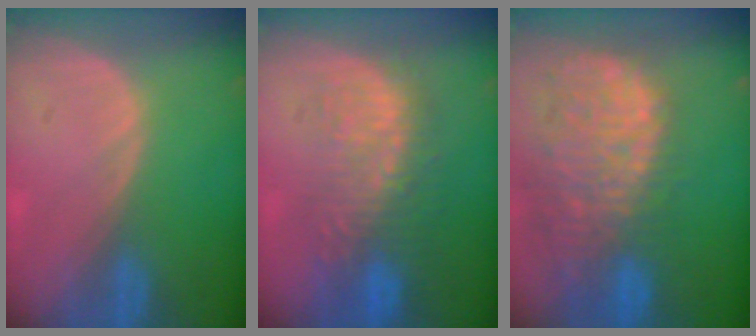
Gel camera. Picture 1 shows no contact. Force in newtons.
{"total": 9.7, "press": 8.9, "slide": 3.9}
{"total": 14.4, "press": 11.8, "slide": 8.3}